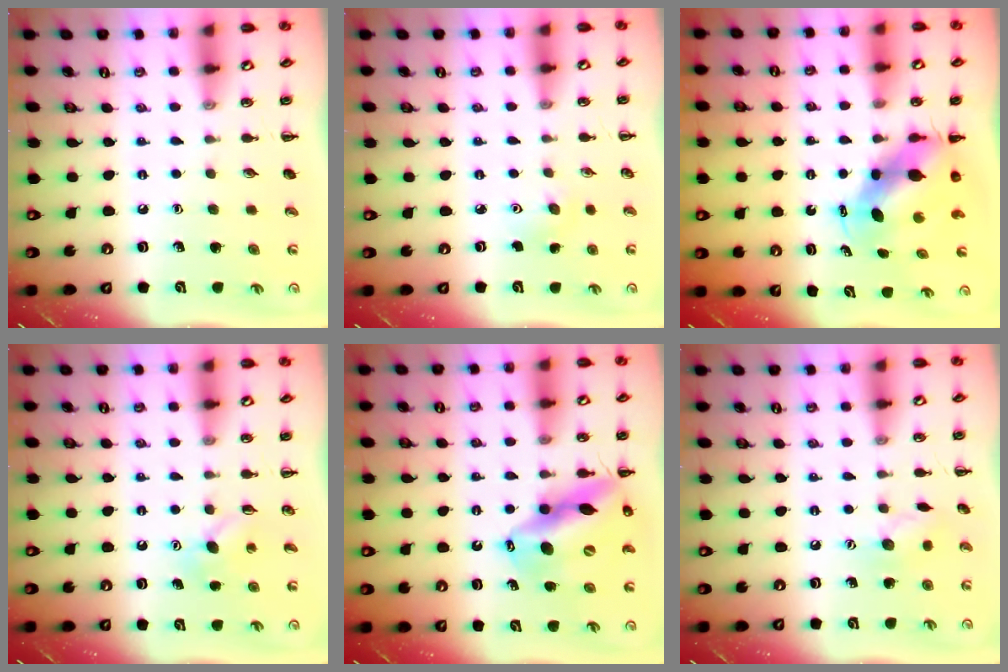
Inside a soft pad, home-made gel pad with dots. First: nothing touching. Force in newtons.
{"total": 4.5, "press": 4.5, "slide": 0.7}
{"total": 5.8, "press": 5.7, "slide": 1.2}
{"total": 4.2, "press": 4.0, "slide": 1.2}
{"total": 16.0, "press": 15.3, "slide": 4.7}
{"total": 7.5, "press": 7.4, "slide": 1.1}